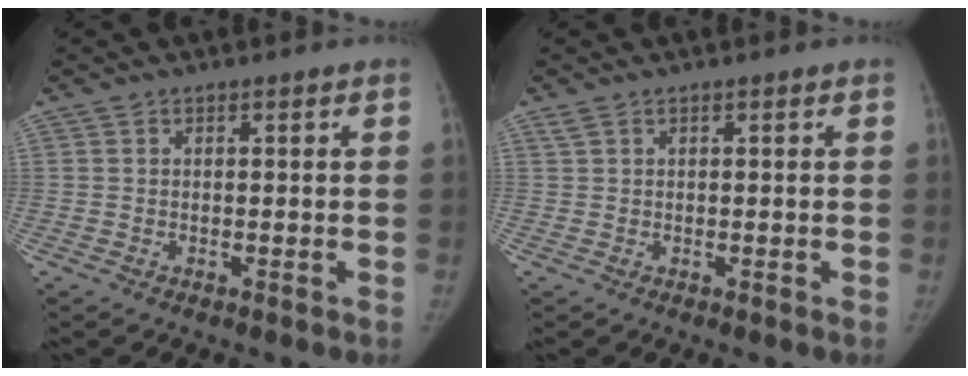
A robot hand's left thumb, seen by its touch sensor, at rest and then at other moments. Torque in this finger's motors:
{"motor_torque": [0.90, 0.91, -0.12, -0.22, 0.07]}